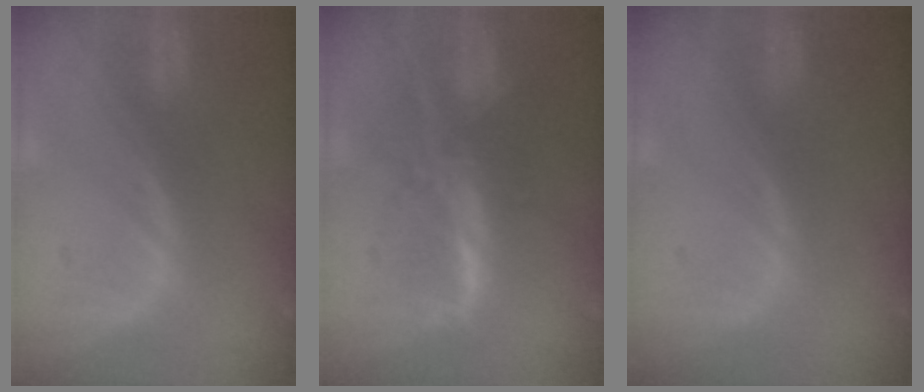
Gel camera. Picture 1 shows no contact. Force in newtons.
{"total": 8.2, "press": 6.9, "slide": 4.4}
{"total": 0.0}